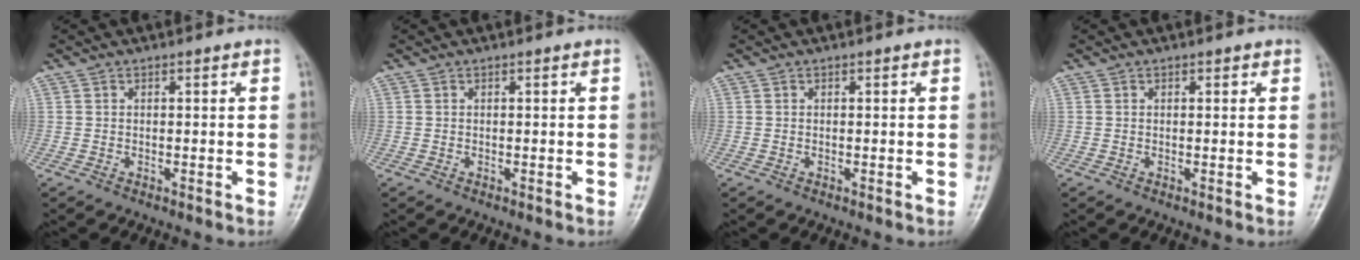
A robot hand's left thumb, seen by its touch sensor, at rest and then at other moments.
{"total": 0.0}
{"total": 0.0}
{"total": 0.8, "force": [0.5, 0.5, 0.4], "torque": [0.002, -0.001, 0.003]}